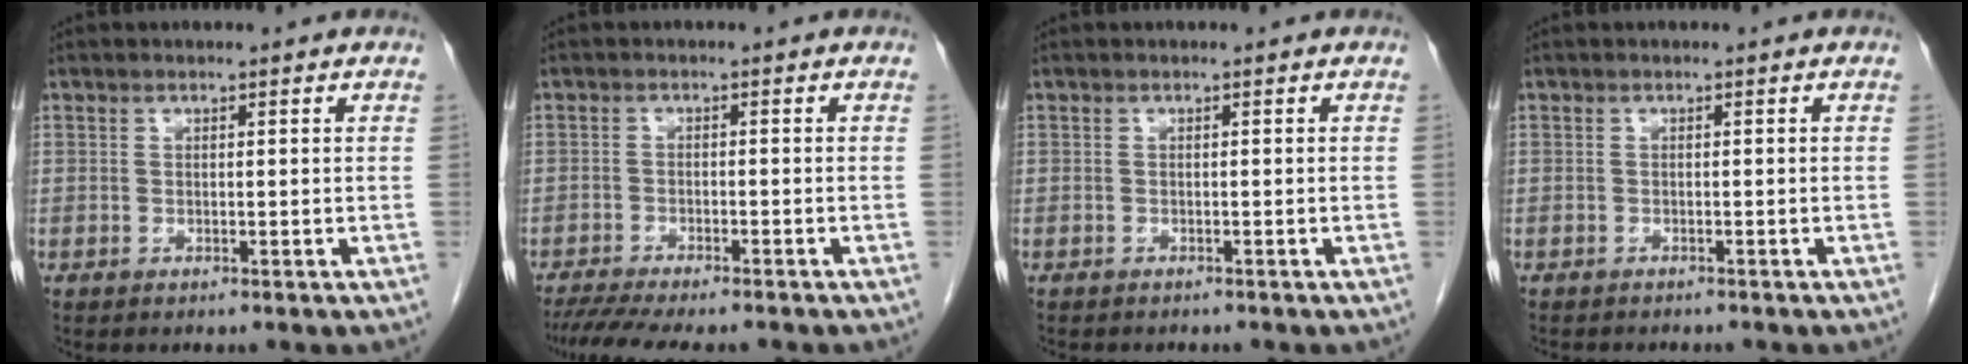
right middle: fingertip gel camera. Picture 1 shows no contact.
{"total": 10.2, "force": [-8.8, 1.4, 4.9], "torque": [-0.070, -0.010, -0.133]}
{"total": 2.2, "force": [-2.0, 0.7, 0.8], "torque": [-0.015, -0.004, -0.022]}
{"total": 3.3, "force": [-2.9, 1.0, 1.1], "torque": [-0.016, -0.005, -0.036]}